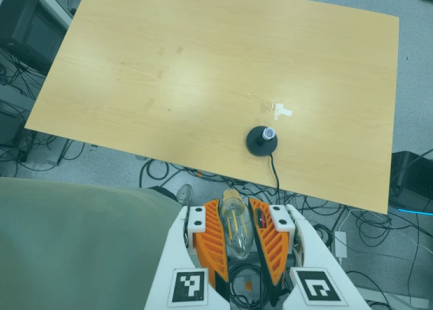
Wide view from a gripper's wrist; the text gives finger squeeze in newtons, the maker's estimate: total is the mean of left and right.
{"total": 22.1, "left": 23.6, "right": 20.7}